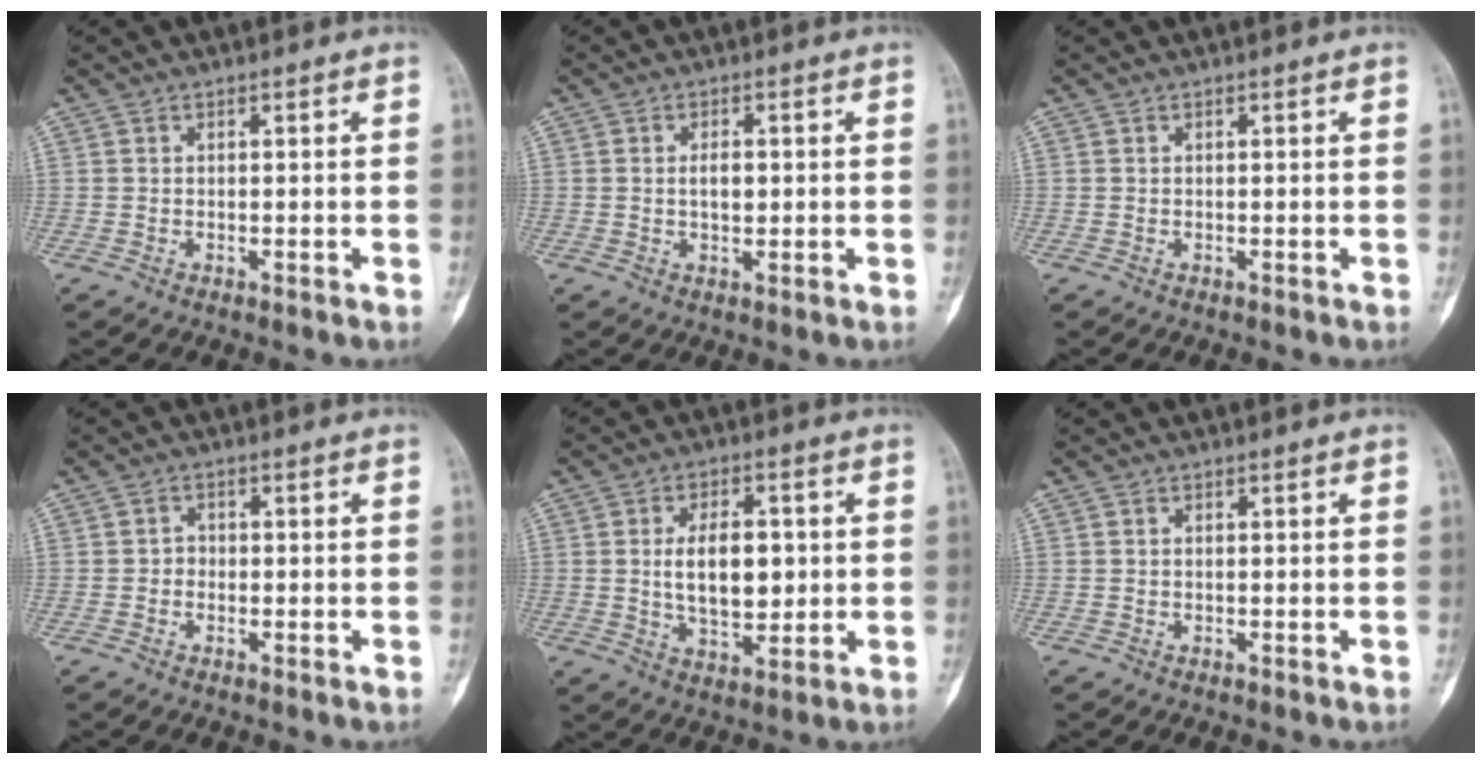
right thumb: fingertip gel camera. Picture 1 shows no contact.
{"total": 3.0, "force": [0.2, 1.6, 2.5], "torque": [-0.038, 0.000, 0.005]}
{"total": 0.0}
{"total": 1.6, "force": [-0.4, 1.4, 0.7], "torque": [0.001, 0.007, -0.010]}
{"total": 10.8, "force": [0.8, 6.1, 8.9], "torque": [-0.127, -0.006, 0.021]}
{"total": 0.0}